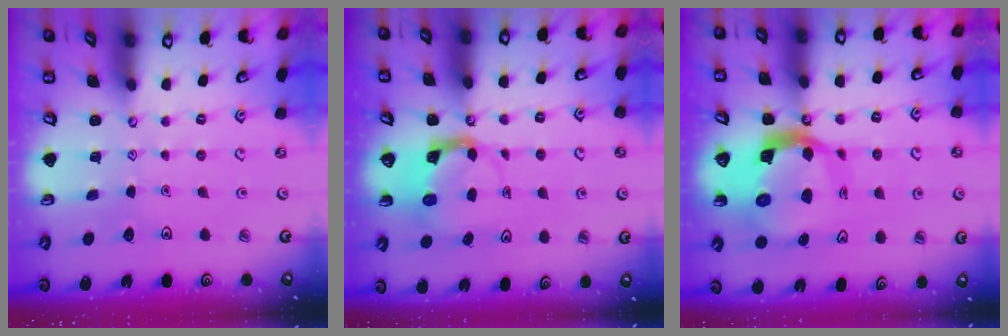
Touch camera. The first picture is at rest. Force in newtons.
{"total": 3.9, "press": 3.9, "slide": 0.4}
{"total": 14.4, "press": 14.3, "slide": 1.6}